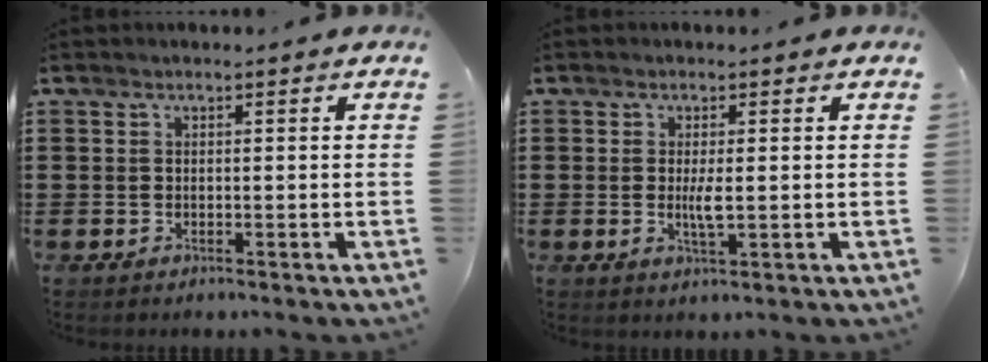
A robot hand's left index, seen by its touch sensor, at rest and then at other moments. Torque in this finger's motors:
{"motor_torque": [0.17, 0.01, 0.12, 0.04]}